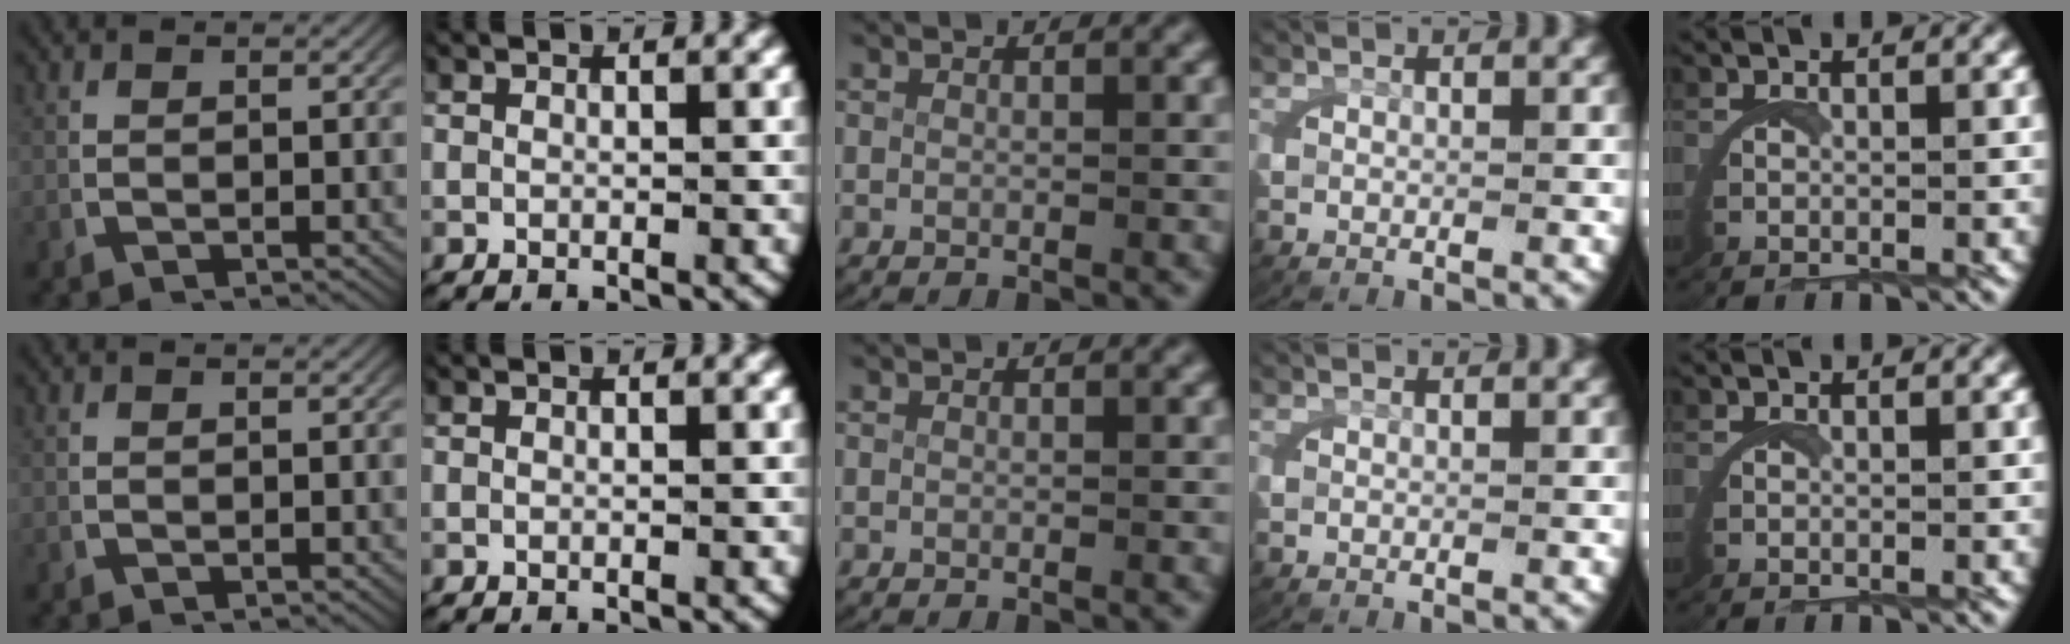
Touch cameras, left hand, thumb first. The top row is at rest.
{}